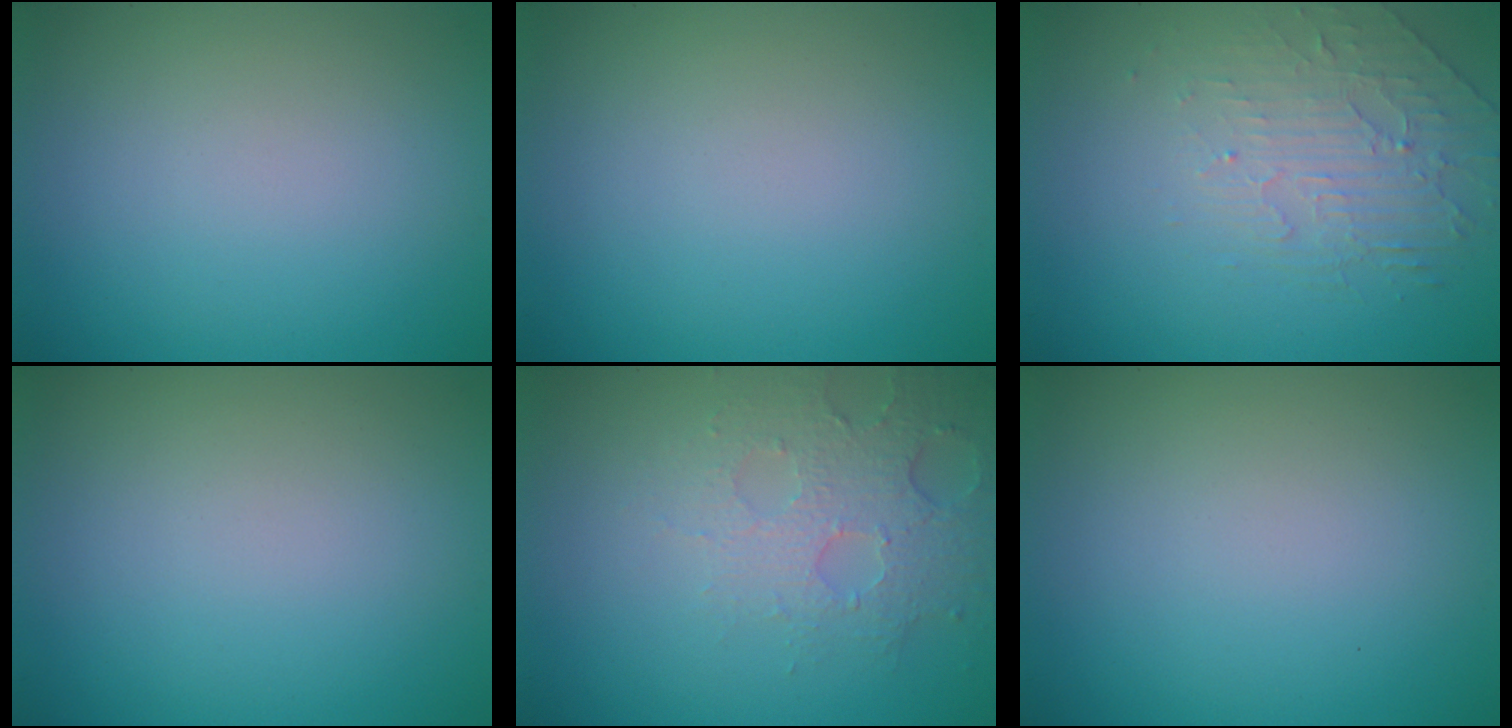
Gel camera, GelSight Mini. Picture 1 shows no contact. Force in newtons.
{"total": 0.0}
{"total": 2.2, "press": 1.5, "slide": 1.7}
{"total": 0.0}
{"total": 3.9, "press": 3.0, "slide": 2.5}
{"total": 0.0}